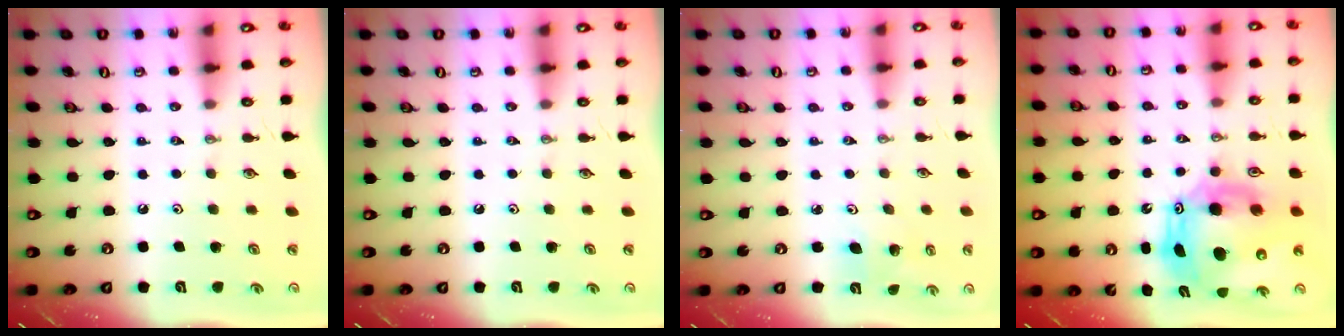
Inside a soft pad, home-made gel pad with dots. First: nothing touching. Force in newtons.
{"total": 0.0}
{"total": 5.2, "press": 4.9, "slide": 1.8}
{"total": 14.4, "press": 14.3, "slide": 1.6}